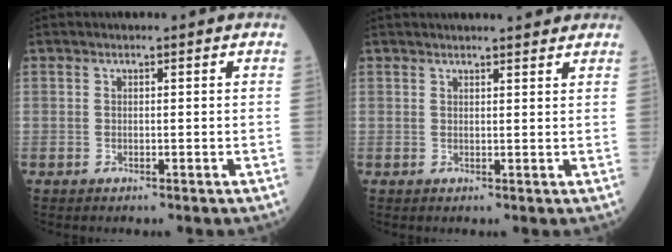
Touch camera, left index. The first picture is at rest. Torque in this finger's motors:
{"motor_torque": [0.44, -0.48, 0.12, 0.05]}